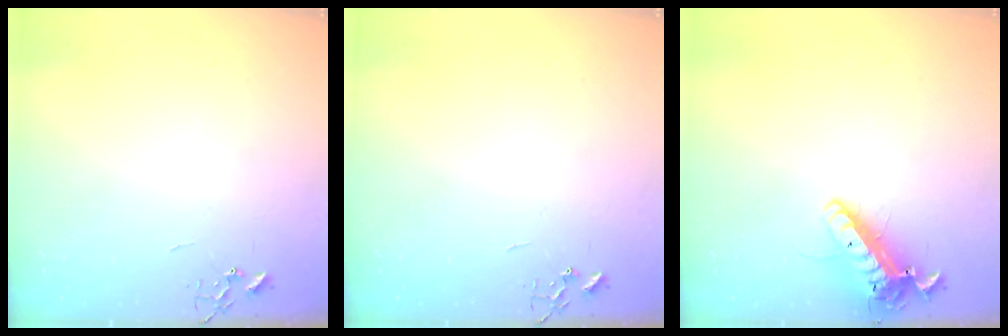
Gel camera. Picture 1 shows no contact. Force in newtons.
{"total": 0.0}
{"total": 14.7, "press": 14.4, "slide": 2.9}